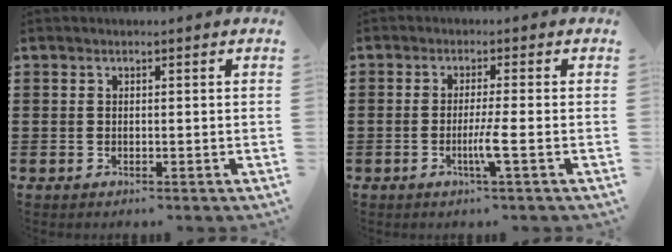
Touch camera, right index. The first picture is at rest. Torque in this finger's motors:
{"motor_torque": [1.28, 0.86, 0.33, 0.05]}